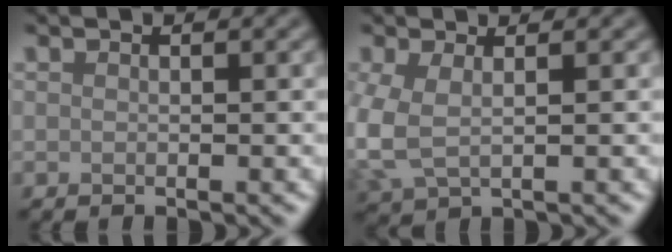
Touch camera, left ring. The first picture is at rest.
{"total": 3.4, "force": [0.0, 1.8, 2.9], "torque": [-0.086, -0.004, 0.000]}